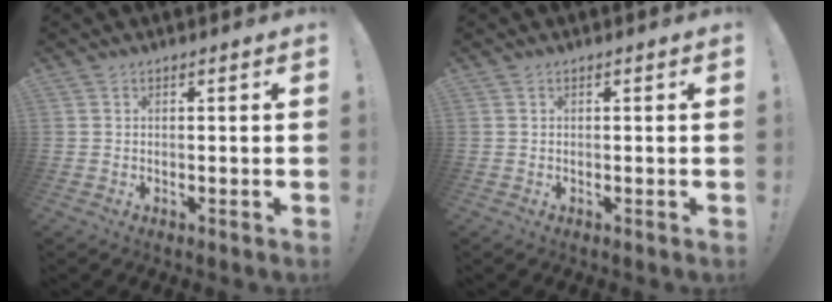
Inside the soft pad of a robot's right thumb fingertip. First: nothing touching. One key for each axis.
{"total": 0.0}